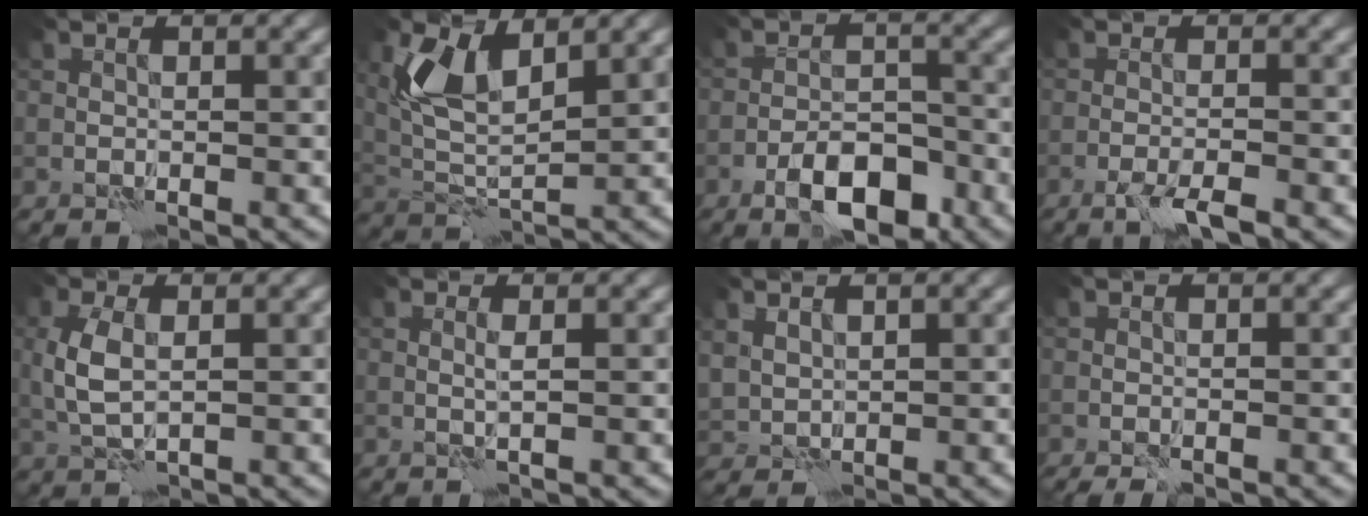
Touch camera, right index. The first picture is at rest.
{"total": 5.7, "force": [2.7, 2.6, 4.3], "torque": [-0.100, -0.003, 0.051]}
{"total": 6.0, "force": [-3.7, 2.5, 4.1], "torque": [-0.062, 0.006, -0.066]}
{"total": 2.5, "force": [-1.7, 0.1, 1.8], "torque": [-0.038, -0.001, -0.038]}
{"total": 3.7, "force": [0.3, 1.9, 3.2], "torque": [-0.083, 0.002, 0.008]}
{"total": 0.8, "force": [0.3, -0.2, 0.7], "torque": [-0.020, 0.000, 0.003]}
{"total": 1.8, "force": [1.2, 1.1, 0.6], "torque": [-0.022, -0.002, 0.027]}
{"total": 1.5, "force": [-1.1, 0.3, 0.9], "torque": [-0.024, 0.001, -0.017]}